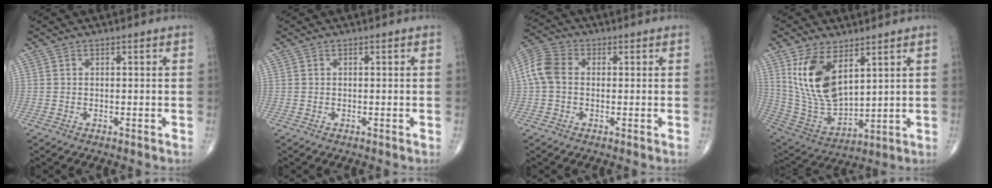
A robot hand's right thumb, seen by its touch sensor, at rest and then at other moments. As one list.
[{"total": 0.0}, {"total": 6.9, "force": [0.2, 5.0, 4.7], "torque": [-0.102, 0.021, -0.006]}, {"total": 15.5, "force": [6.6, 7.9, 11.6], "torque": [-0.209, -0.031, 0.149]}]